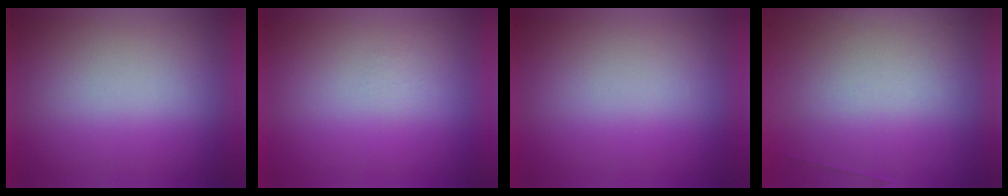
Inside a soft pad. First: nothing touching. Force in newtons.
{"total": 1.2}
{"total": 0.0}
{"total": 6.8}